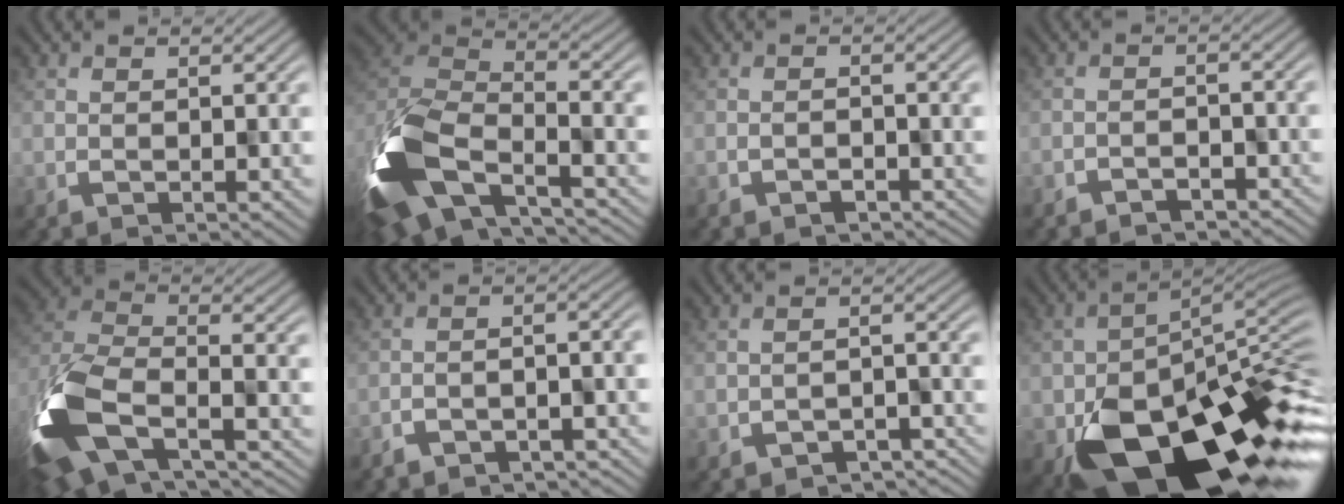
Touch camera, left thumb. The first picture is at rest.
{"total": 14.9, "force": [-7.6, 8.6, 9.4], "torque": [-0.268, -0.045, -0.121]}
{"total": 1.1, "force": [-1.0, 0.3, -0.5], "torque": [0.001, -0.005, -0.012]}
{"total": 2.5, "force": [-2.5, 0.4, 0.1], "torque": [-0.007, -0.006, -0.034]}
{"total": 13.5, "force": [-6.7, 7.4, 9.1], "torque": [-0.248, -0.036, -0.117]}
{"total": 5.7, "force": [-5.0, 1.5, 2.3], "torque": [-0.032, -0.009, -0.079]}
{"total": 3.6, "force": [-3.3, 1.2, 0.8], "torque": [-0.011, -0.005, -0.042]}
{"total": 16.6, "force": [-8.1, 8.9, 11.4], "torque": [-0.195, -0.051, -0.117]}